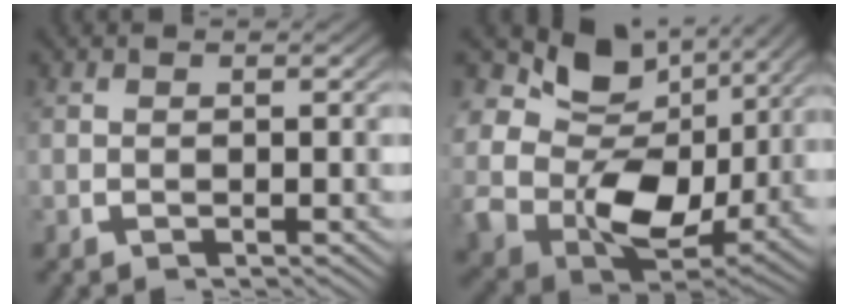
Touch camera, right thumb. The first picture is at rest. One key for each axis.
{"total": 13.5, "fx": 1.5, "fy": 9.0, "fz": 10.0, "tx": -0.219, "ty": -0.049, "tz": 0.044}